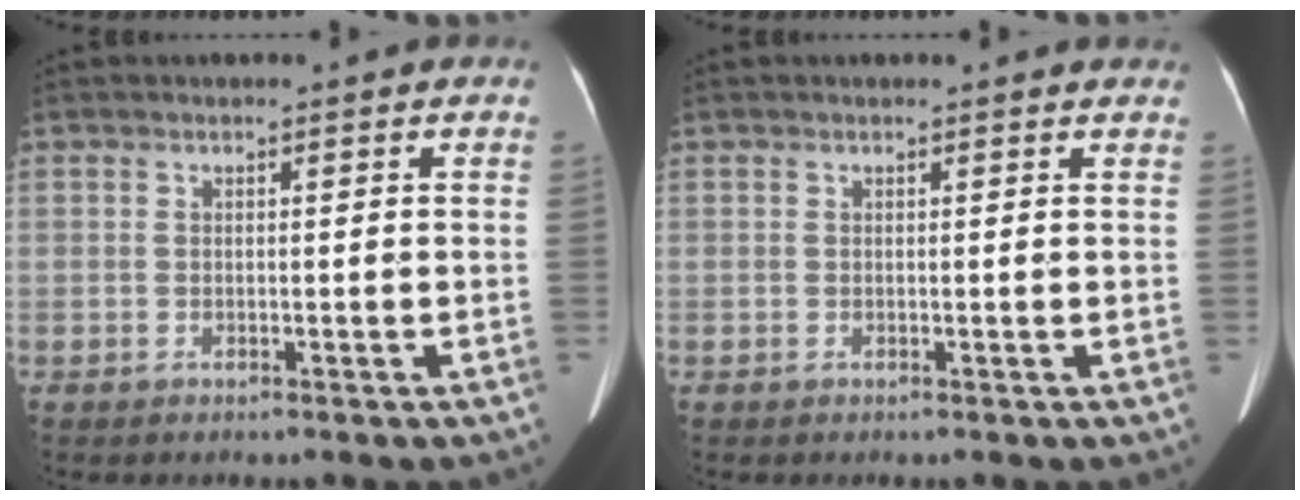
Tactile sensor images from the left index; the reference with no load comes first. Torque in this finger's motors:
{"motor_torque": [0.37, -0.31, 0.05, 0.02]}